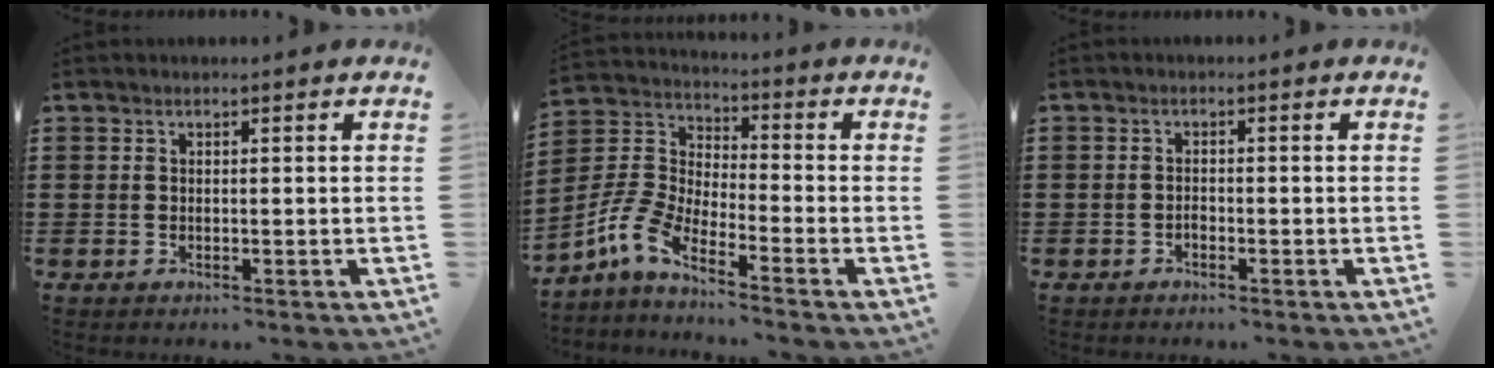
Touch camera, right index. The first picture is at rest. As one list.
[{"total": 6.5, "force": [-5.0, 1.7, 3.8], "torque": [-0.130, -0.021, -0.111]}, {"total": 0.9, "force": [-0.7, 0.5, 0.3], "torque": [-0.008, -0.002, -0.014]}]